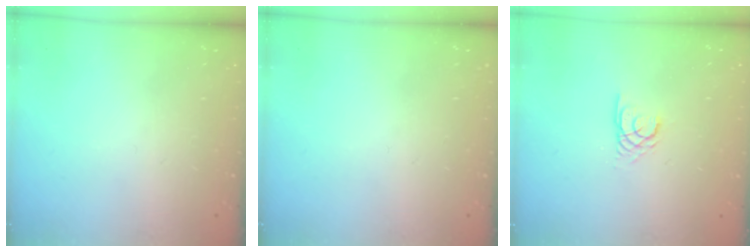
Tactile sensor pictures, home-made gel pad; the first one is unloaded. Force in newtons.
{"total": 0.0}
{"total": 2.0, "press": 2.0, "slide": 0.1}